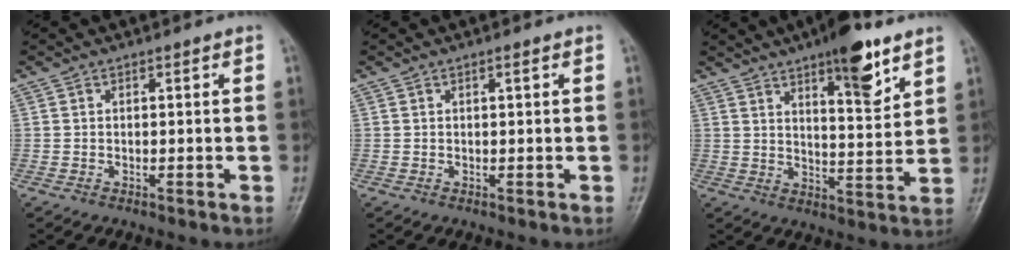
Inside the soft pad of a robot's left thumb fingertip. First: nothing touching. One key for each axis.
{"total": 0.5, "fx": 0.2, "fy": 0.1, "fz": 0.5, "tx": -0.008, "ty": 0.000, "tz": 0.003}
{"total": 11.8, "fx": 7.3, "fy": 3.5, "fz": 8.6, "tx": -0.105, "ty": -0.044, "tz": 0.110}